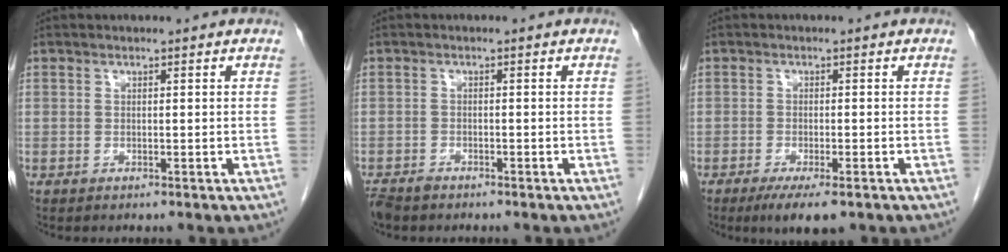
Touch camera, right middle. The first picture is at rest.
{"total": 3.3, "force": [-2.8, 1.2, 1.3], "torque": [-0.025, -0.006, -0.048]}
{"total": 5.6, "force": [-3.6, 1.1, 4.1], "torque": [-0.065, -0.015, -0.052]}